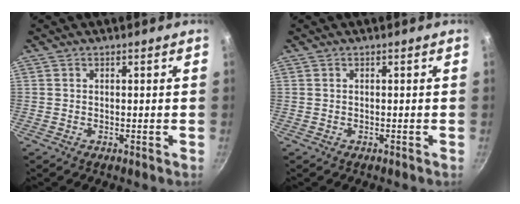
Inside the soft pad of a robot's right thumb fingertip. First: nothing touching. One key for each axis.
{"total": 0.0}